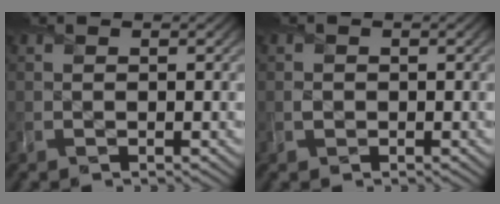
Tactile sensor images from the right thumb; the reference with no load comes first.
{"total": 0.7, "force": [0.0, 0.7, 0.0], "torque": [0.002, -0.001, -0.003]}